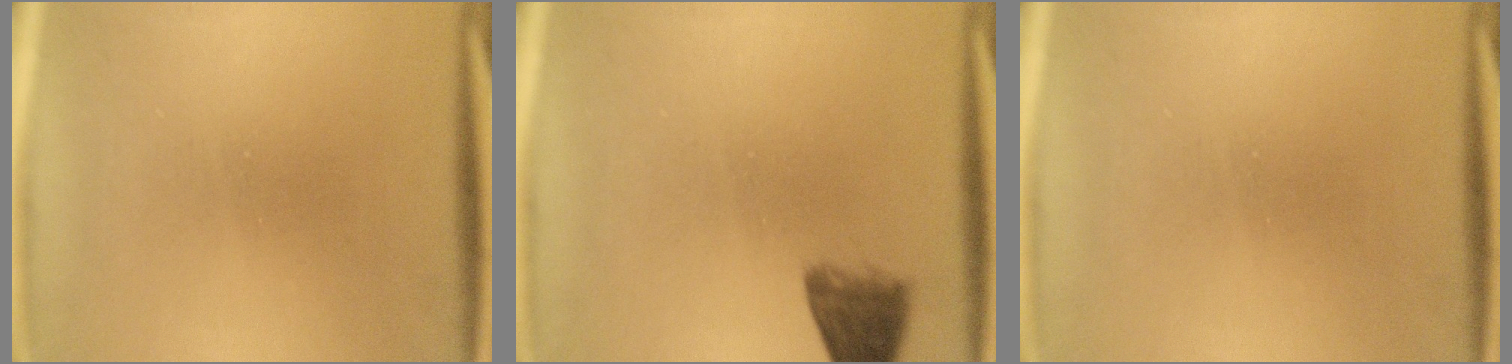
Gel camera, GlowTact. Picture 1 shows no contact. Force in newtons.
{"total": 4.6}
{"total": 0.0}